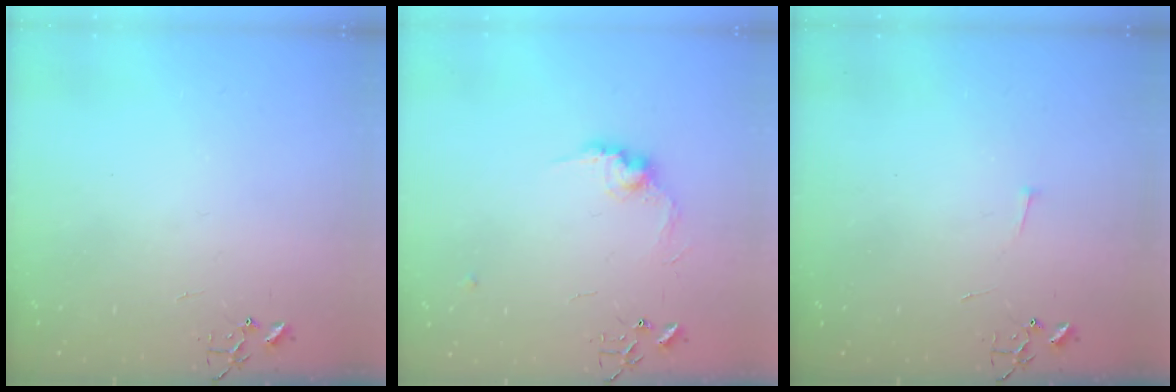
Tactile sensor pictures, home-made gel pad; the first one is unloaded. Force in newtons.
{"total": 9.8, "press": 9.8, "slide": 0.5}
{"total": 3.0, "press": 2.9, "slide": 0.3}